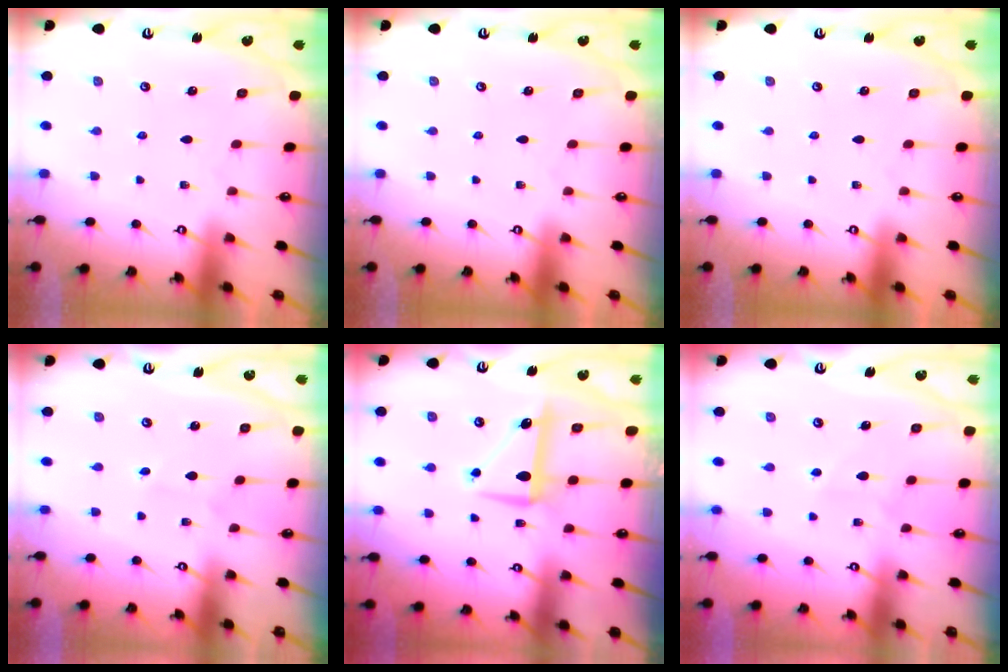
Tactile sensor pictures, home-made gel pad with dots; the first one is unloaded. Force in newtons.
{"total": 0.0}
{"total": 0.0}
{"total": 1.6, "press": 1.6, "slide": 0.1}
{"total": 8.7, "press": 8.6, "slide": 1.1}
{"total": 4.7, "press": 4.6, "slide": 0.2}